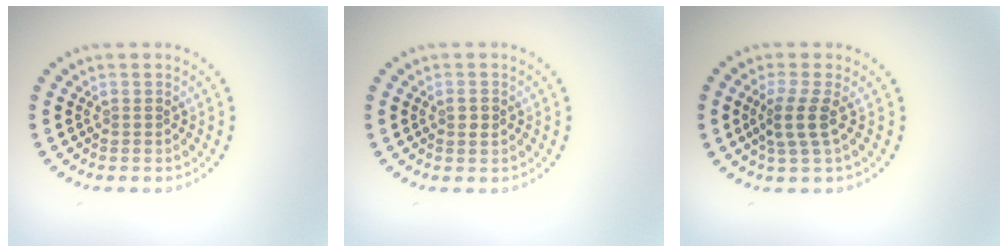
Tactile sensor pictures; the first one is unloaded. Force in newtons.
{"total": 1.1, "press": 1.1, "slide": 0.1}
{"total": 2.6, "press": 2.0, "slide": 1.6}